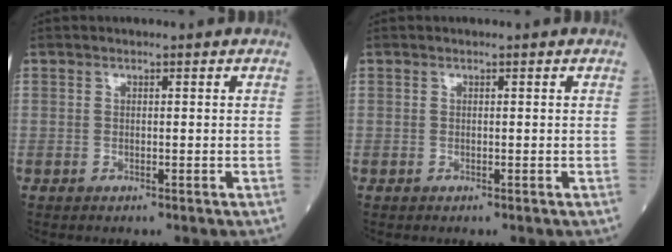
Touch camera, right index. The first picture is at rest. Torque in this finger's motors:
{"motor_torque": [0.03, -0.15, 0.06, 0.01]}